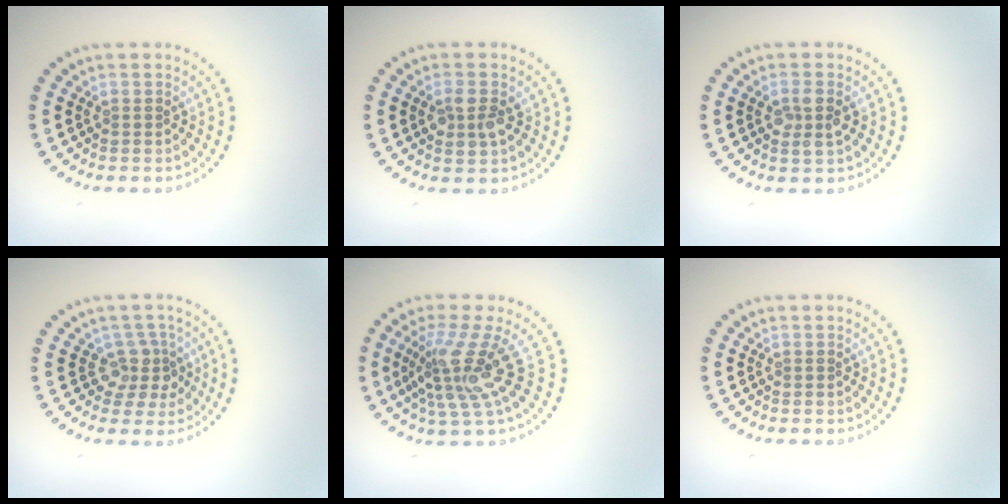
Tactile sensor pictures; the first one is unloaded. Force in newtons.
{"total": 2.6, "press": 2.5, "slide": 0.4}
{"total": 2.1, "press": 2.0, "slide": 0.6}
{"total": 2.8, "press": 2.1, "slide": 1.8}
{"total": 4.6, "press": 3.0, "slide": 3.5}
{"total": 0.0}